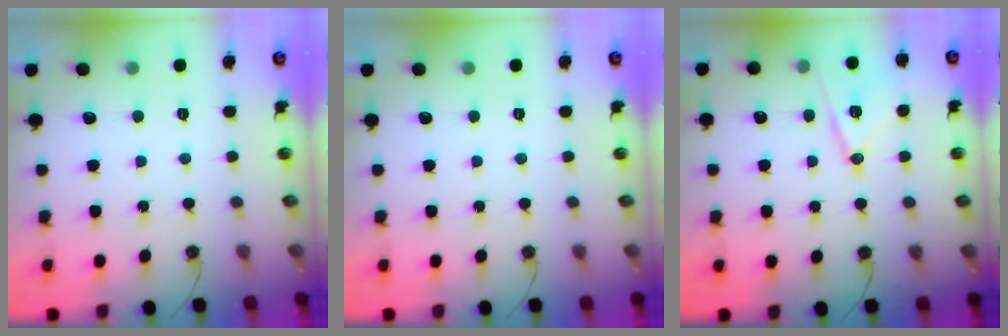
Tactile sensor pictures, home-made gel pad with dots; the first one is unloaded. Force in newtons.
{"total": 0.0}
{"total": 12.6, "press": 12.2, "slide": 3.2}